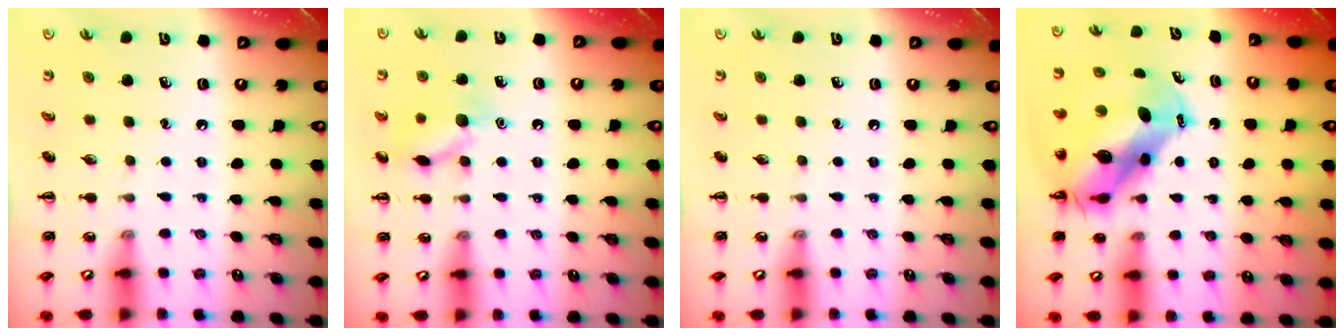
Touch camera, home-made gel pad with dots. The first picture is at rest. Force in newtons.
{"total": 11.2, "press": 11.2, "slide": 0.6}
{"total": 0.0}
{"total": 12.4, "press": 11.7, "slide": 3.9}